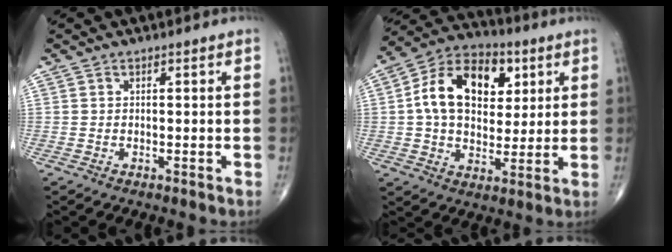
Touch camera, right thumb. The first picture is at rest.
{"total": 17.3, "force": [4.2, 11.4, 12.2], "torque": [-0.174, 0.006, 0.065]}